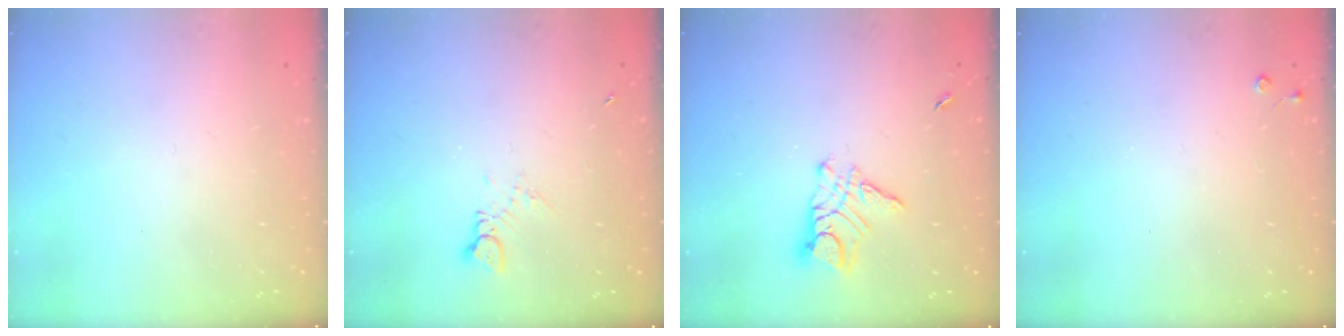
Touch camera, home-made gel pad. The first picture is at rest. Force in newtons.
{"total": 3.0, "press": 2.9, "slide": 0.4}
{"total": 9.4, "press": 9.4, "slide": 0.9}
{"total": 2.7, "press": 2.7, "slide": 0.4}